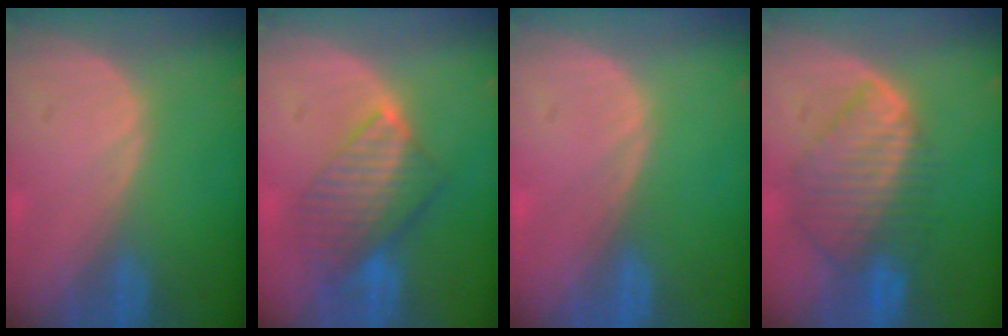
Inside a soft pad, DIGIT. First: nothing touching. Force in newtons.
{"total": 7.7, "press": 7.2, "slide": 2.8}
{"total": 0.0}
{"total": 8.7, "press": 7.7, "slide": 4.1}